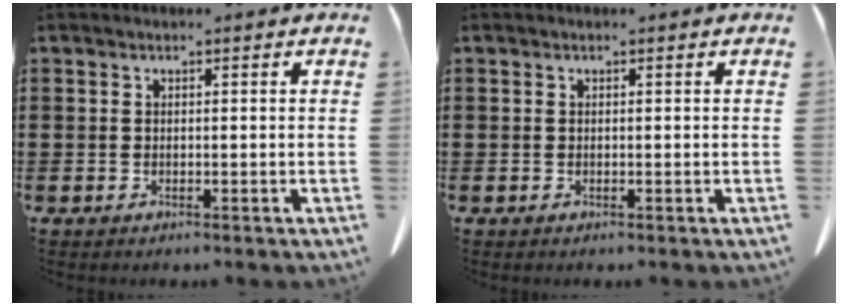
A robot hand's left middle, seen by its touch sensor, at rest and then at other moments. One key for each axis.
{"total": 0.0}